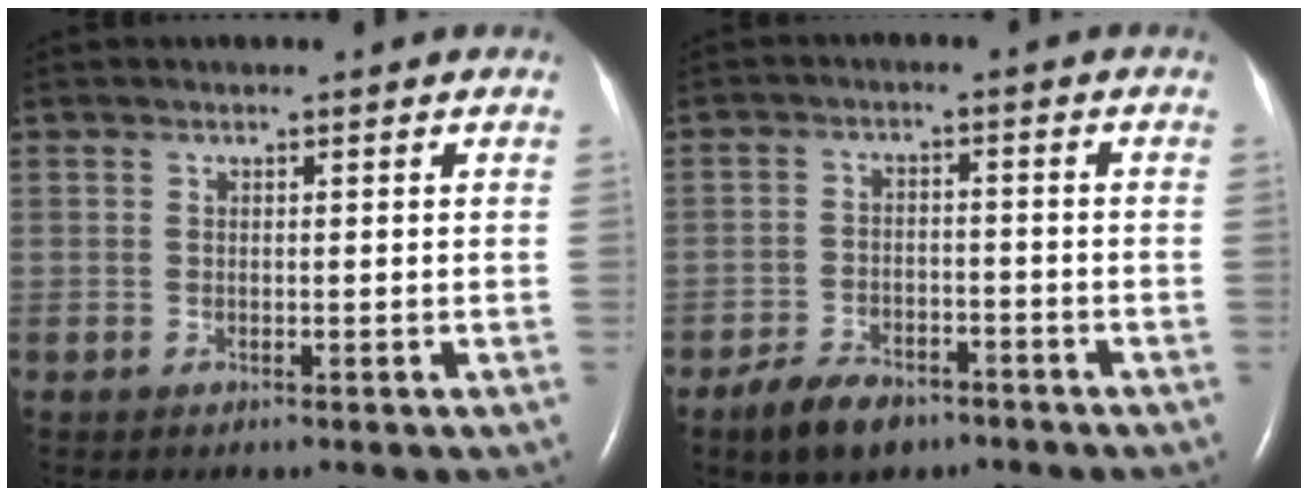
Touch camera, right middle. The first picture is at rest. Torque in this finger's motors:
{"motor_torque": [0.34, -0.34, 0.13, 0.06]}